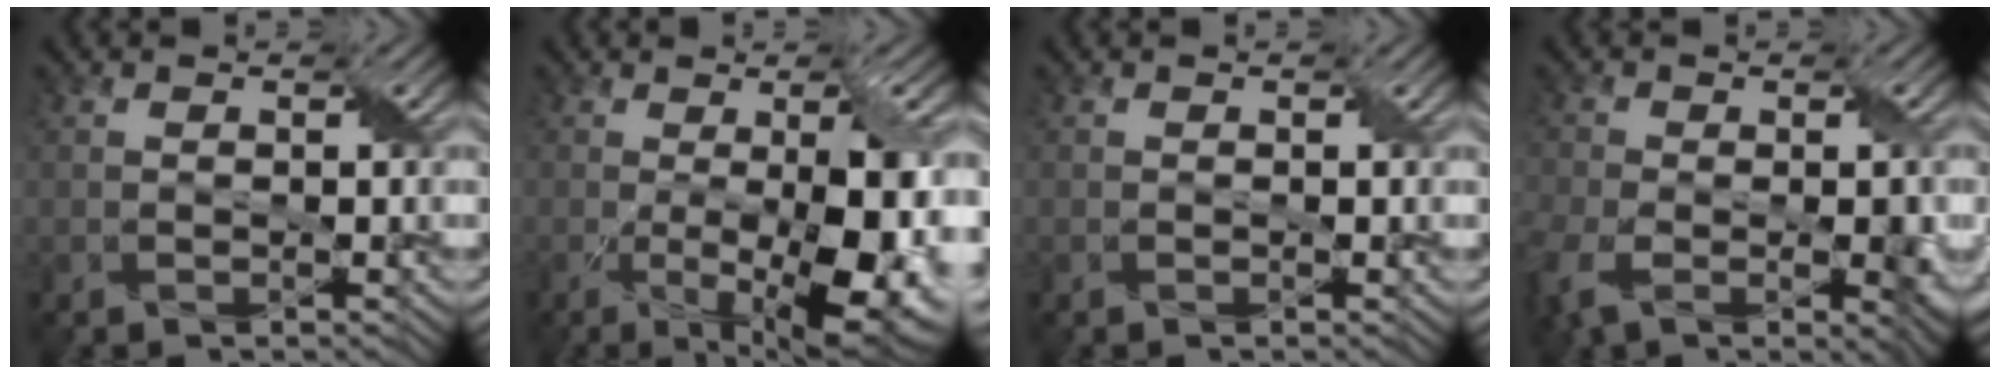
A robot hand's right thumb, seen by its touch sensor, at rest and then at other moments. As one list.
[{"total": 12.4, "force": [-1.7, 4.1, 11.6], "torque": [-0.167, -0.021, -0.011]}, {"total": 0.0}, {"total": 8.3, "force": [-2.9, 4.7, 6.3], "torque": [-0.136, -0.024, -0.048]}]